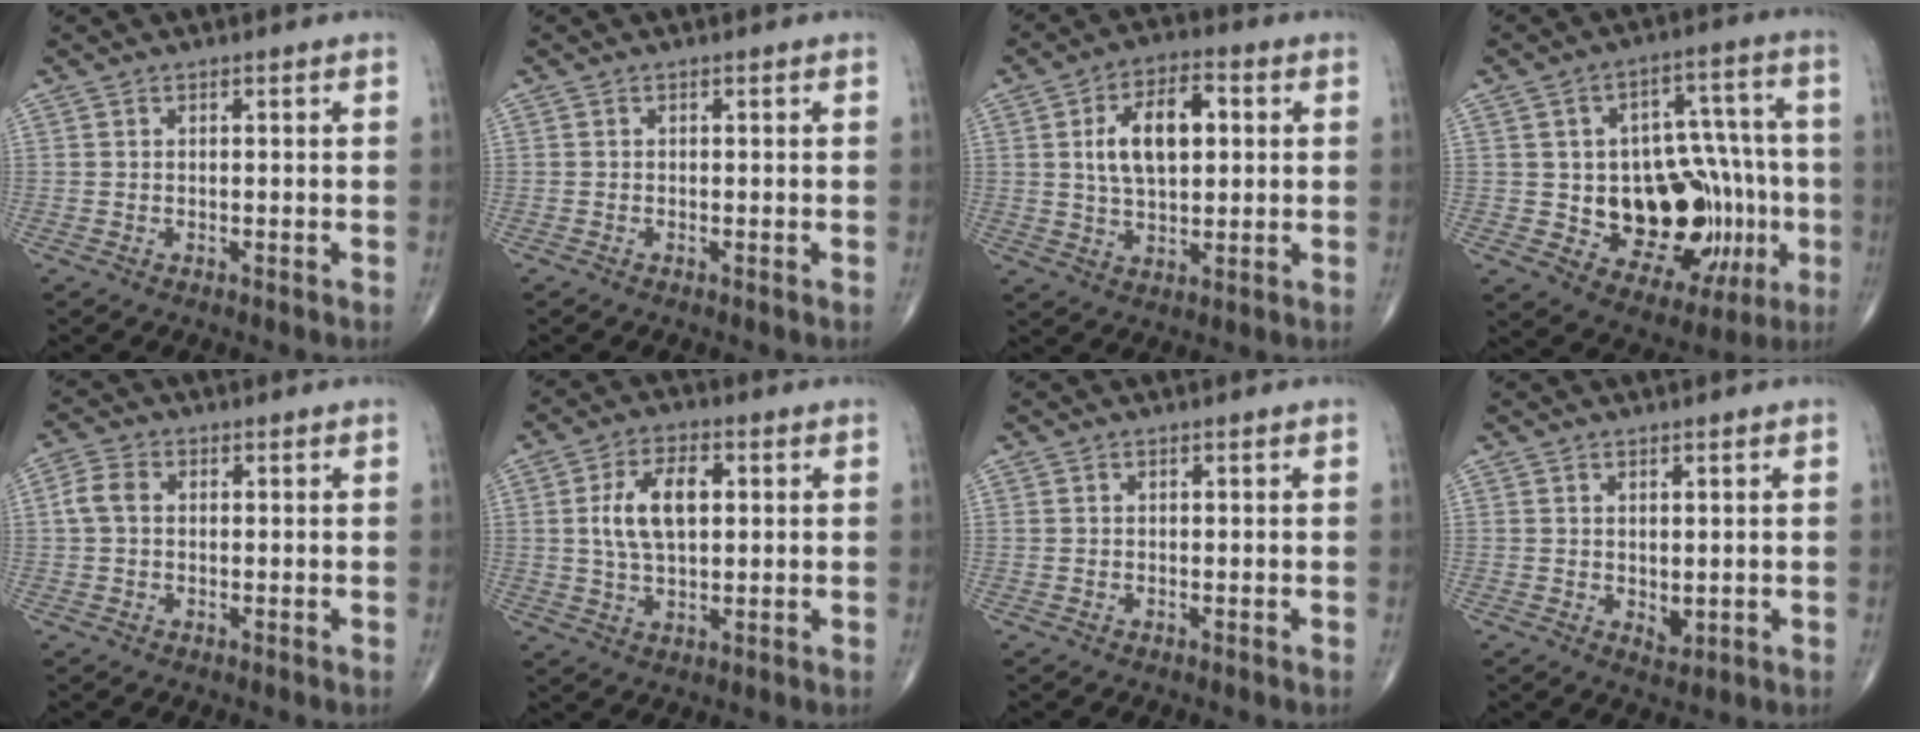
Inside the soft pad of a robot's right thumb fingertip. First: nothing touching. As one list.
[{"total": 0.0}, {"total": 11.7, "force": [2.2, 6.2, 9.7], "torque": [-0.153, 0.008, 0.037]}, {"total": 22.6, "force": [-4.0, 13.9, 17.4], "torque": [-0.184, 0.023, -0.036]}, {"total": 4.0, "force": [0.4, 2.9, 2.7], "torque": [-0.058, 0.013, 0.002]}, {"total": 9.7, "force": [1.7, 5.1, 8.0], "torque": [-0.144, 0.005, 0.032]}, {"total": 0.0}, {"total": 2.2, "force": [0.2, 1.3, 1.8], "torque": [-0.021, -0.009, 0.009]}]